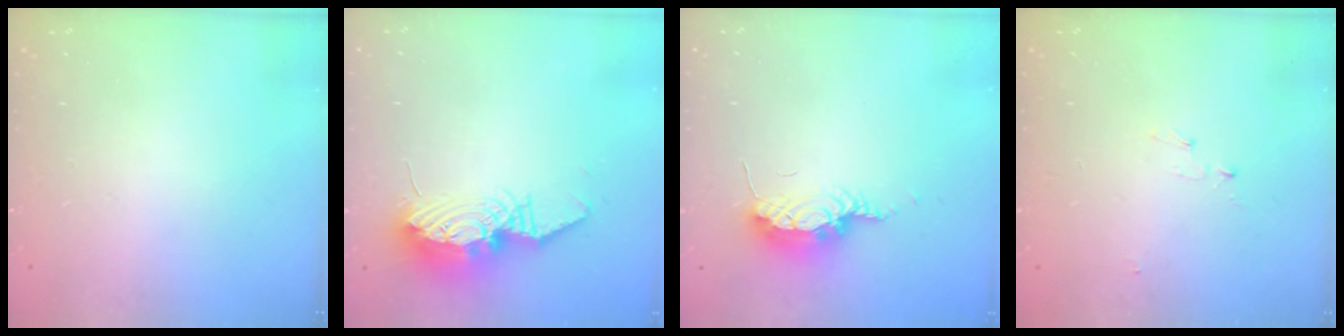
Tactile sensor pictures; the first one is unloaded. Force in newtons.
{"total": 12.1, "press": 12.1, "slide": 1.3}
{"total": 7.9, "press": 7.7, "slide": 1.8}
{"total": 2.8, "press": 2.8, "slide": 0.3}